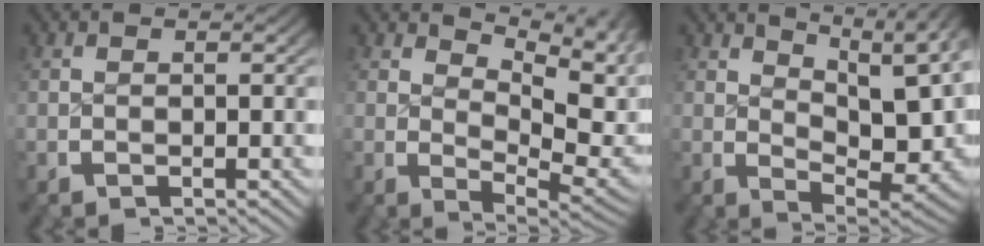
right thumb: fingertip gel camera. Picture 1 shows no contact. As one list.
[{"total": 8.1, "force": [2.4, 4.7, 6.2], "torque": [-0.077, -0.015, 0.044]}, {"total": 9.3, "force": [2.9, 5.0, 7.3], "torque": [-0.098, -0.024, 0.055]}]